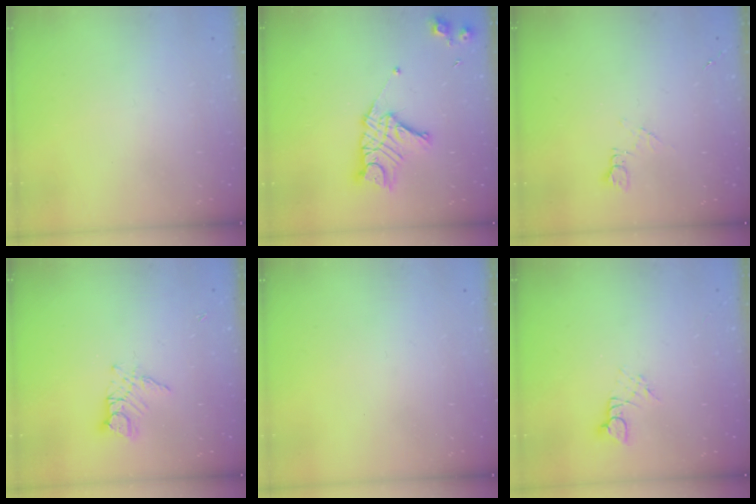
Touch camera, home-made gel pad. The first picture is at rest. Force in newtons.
{"total": 13.2, "press": 13.1, "slide": 1.2}
{"total": 6.5, "press": 6.4, "slide": 0.8}
{"total": 8.3, "press": 8.3, "slide": 0.7}
{"total": 0.0}
{"total": 2.7, "press": 2.7, "slide": 0.3}